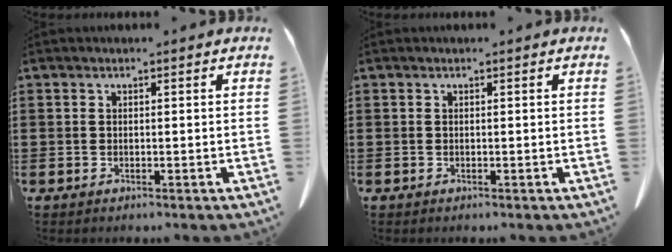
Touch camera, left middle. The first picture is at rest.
{"total": 0.0}